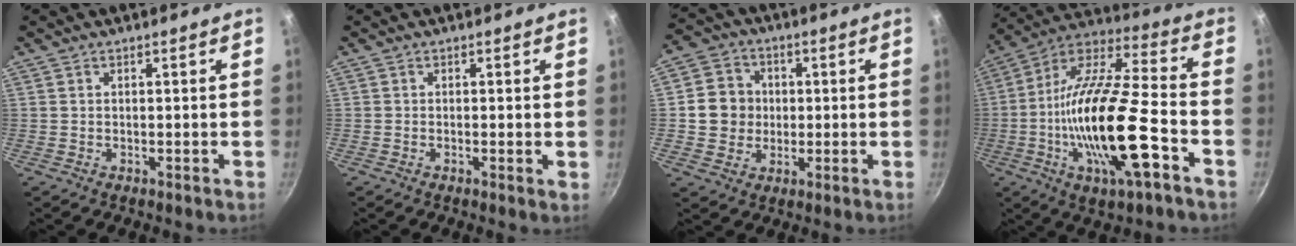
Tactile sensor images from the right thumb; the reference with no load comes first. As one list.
[{"total": 0.7, "force": [0.0, 0.1, 0.7], "torque": [-0.009, -0.004, -0.003]}, {"total": 8.6, "force": [0.5, 8.0, 3.1], "torque": [-0.019, 0.011, 0.001]}, {"total": 23.8, "force": [-6.8, 6.9, 21.8], "torque": [-0.396, 0.022, -0.133]}]